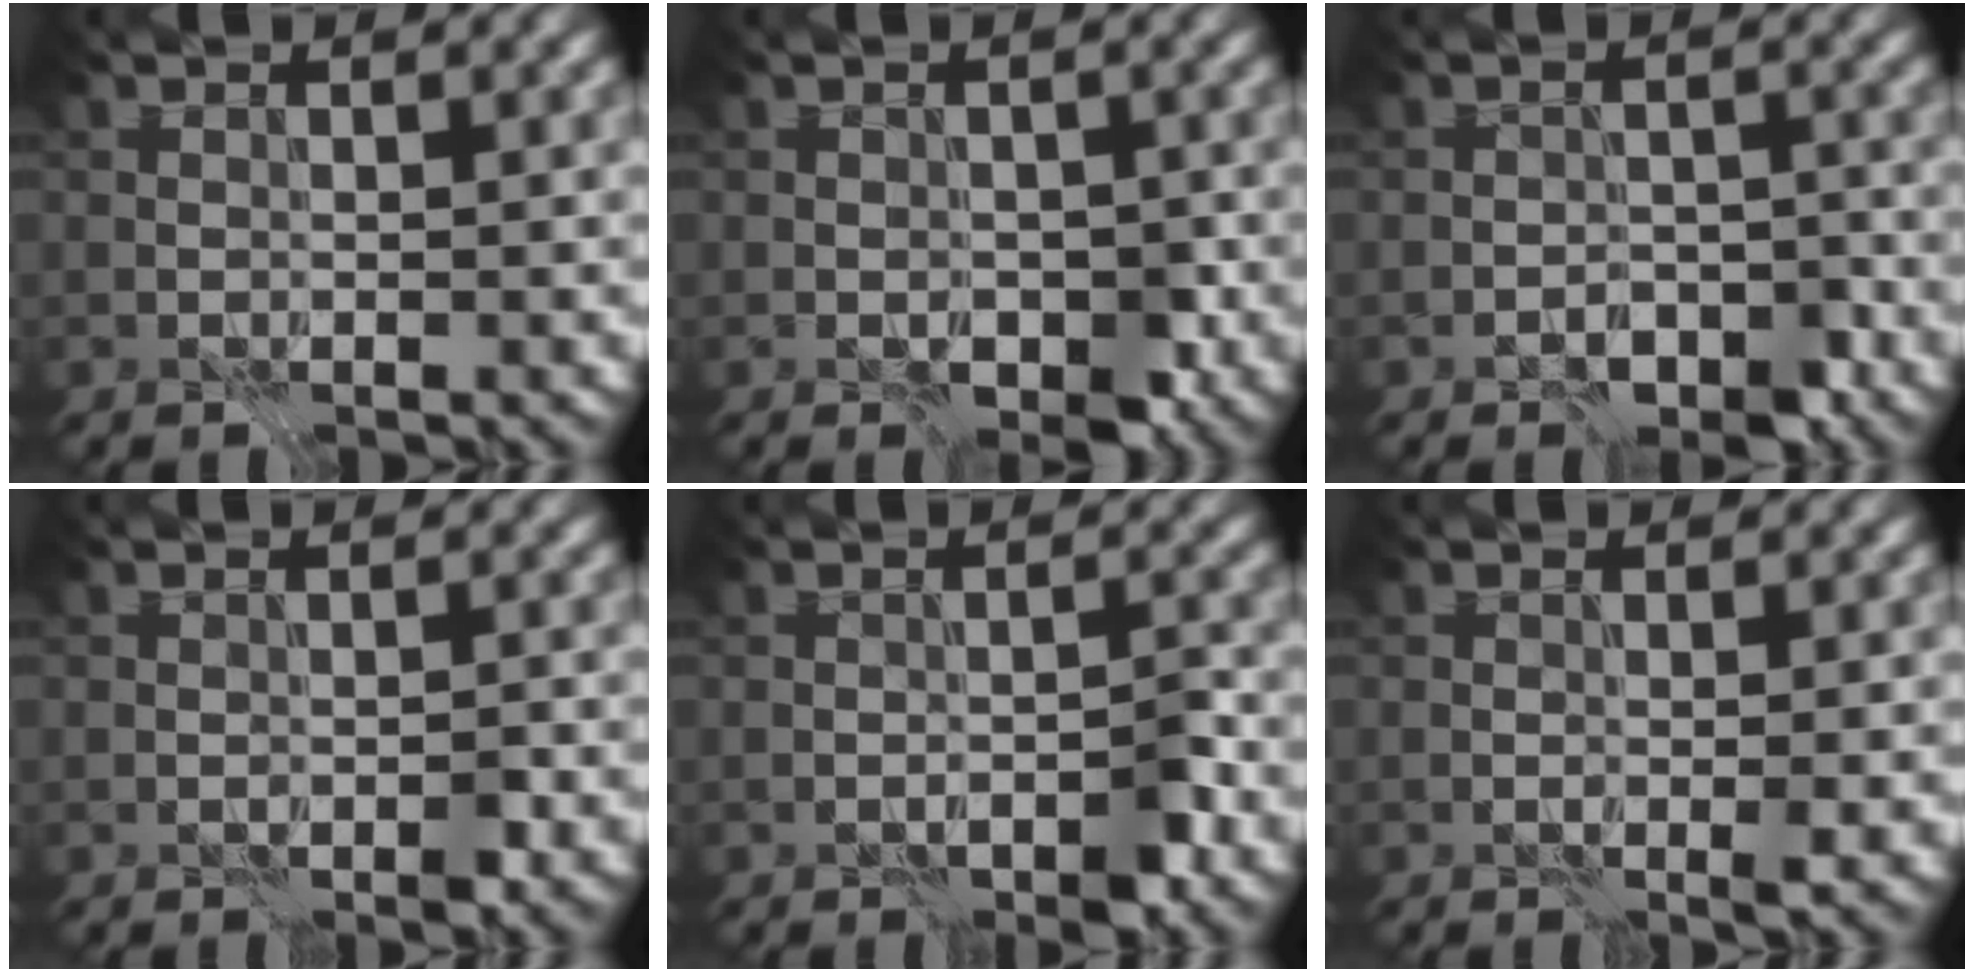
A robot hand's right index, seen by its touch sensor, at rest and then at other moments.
{"total": 3.2, "force": [-1.3, 1.8, 2.3], "torque": [-0.023, -0.003, -0.023]}
{"total": 3.5, "force": [-2.6, 1.8, 1.6], "torque": [-0.014, 0.004, -0.045]}
{"total": 1.4, "force": [-0.8, 0.5, 1.0], "torque": [-0.015, -0.005, -0.013]}
{"total": 3.1, "force": [-1.7, 1.3, 2.2], "torque": [-0.022, 0.002, -0.027]}
{"total": 1.0, "force": [-0.4, 0.0, 0.9], "torque": [-0.016, -0.002, -0.006]}